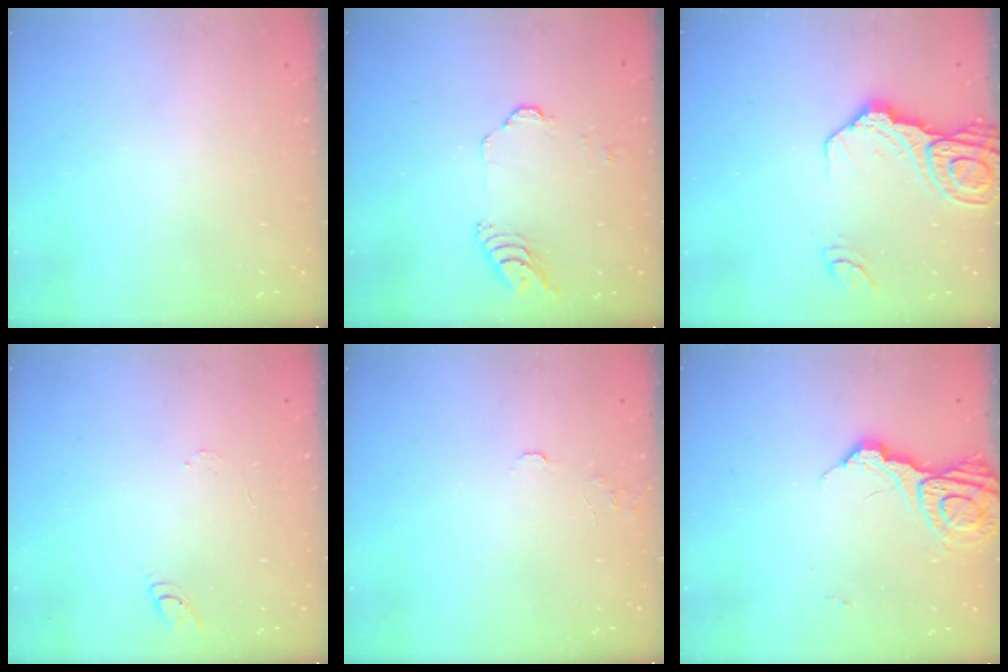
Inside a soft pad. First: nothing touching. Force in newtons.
{"total": 5.3, "press": 5.3, "slide": 0.6}
{"total": 14.2, "press": 14.1, "slide": 1.7}
{"total": 5.5, "press": 5.4, "slide": 0.5}
{"total": 4.4, "press": 4.4, "slide": 0.4}
{"total": 11.2, "press": 11.1, "slide": 1.2}